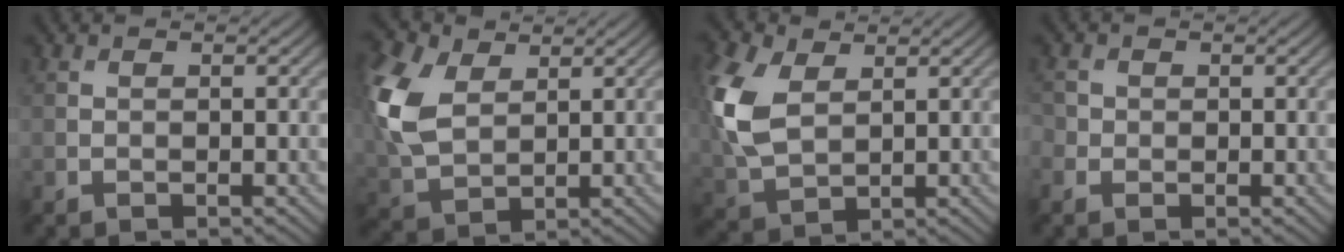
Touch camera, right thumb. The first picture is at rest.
{"total": 11.0, "force": [3.4, 7.1, 7.7], "torque": [-0.238, 0.019, 0.069]}
{"total": 10.1, "force": [2.7, 6.3, 7.4], "torque": [-0.235, 0.012, 0.057]}
{"total": 1.5, "force": [-0.2, 1.4, 0.3], "torque": [-0.008, -0.002, -0.008]}